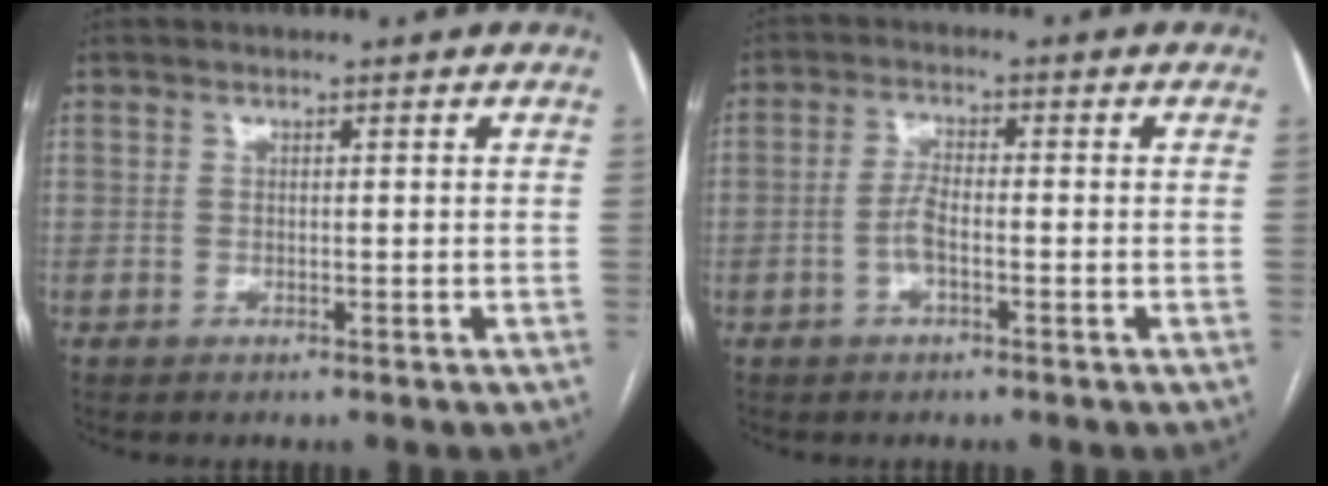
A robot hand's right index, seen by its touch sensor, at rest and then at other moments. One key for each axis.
{"total": 3.4, "fx": -1.2, "fy": 1.0, "fz": 3.1, "tx": -0.066, "ty": 0.006, "tz": -0.023}